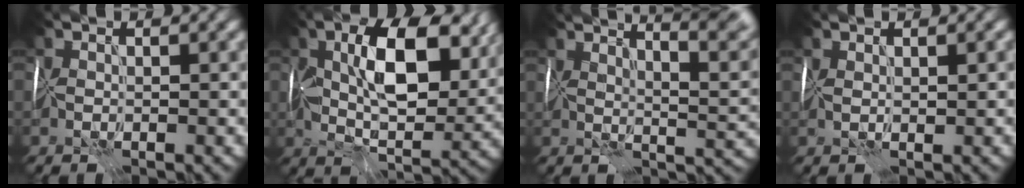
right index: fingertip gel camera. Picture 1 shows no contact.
{"total": 11.2, "force": [2.7, 5.7, 9.3], "torque": [-0.154, 0.003, 0.044]}
{"total": 9.8, "force": [6.8, 2.4, 6.6], "torque": [-0.068, 0.037, 0.068]}
{"total": 1.1, "force": [0.6, 0.1, 0.9], "torque": [-0.015, 0.004, 0.013]}